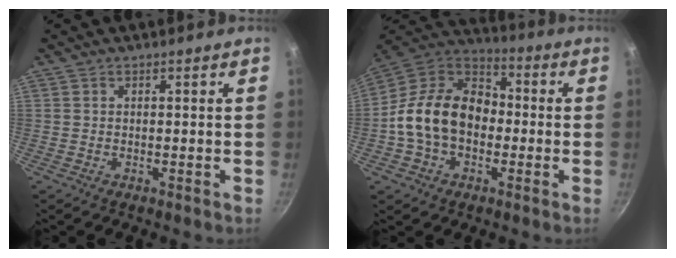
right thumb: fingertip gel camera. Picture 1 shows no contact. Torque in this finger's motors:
{"motor_torque": [1.34, 2.08, 0.60, -0.60, 0.22]}